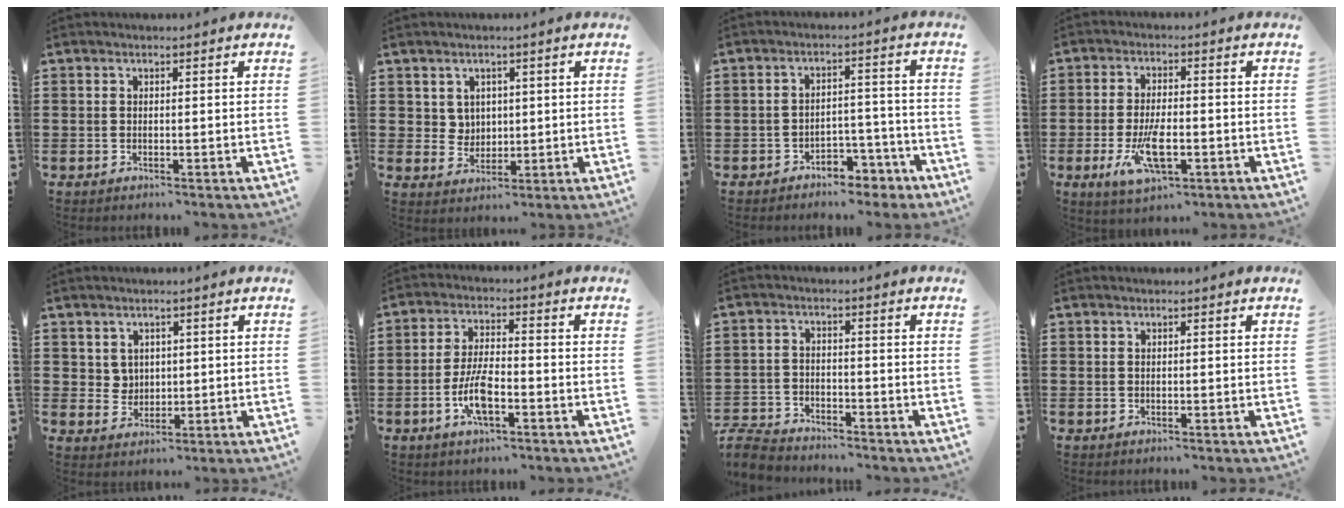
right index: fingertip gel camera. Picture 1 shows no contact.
{"total": 3.4, "force": [1.6, 2.9, 0.7], "torque": [-0.026, 0.011, 0.030]}
{"total": 4.3, "force": [-3.9, 1.5, 1.2], "torque": [-0.022, 0.009, -0.077]}
{"total": 7.8, "force": [-2.4, 3.1, 6.7], "torque": [-0.134, -0.016, -0.042]}
{"total": 3.0, "force": [1.6, 2.5, 0.5], "torque": [-0.021, 0.011, 0.031]}
{"total": 6.8, "force": [-2.6, 2.2, 5.8], "torque": [-0.130, -0.007, -0.052]}
{"total": 4.4, "force": [-4.3, 0.7, 0.6], "torque": [-0.033, -0.002, -0.095]}
{"total": 0.0}